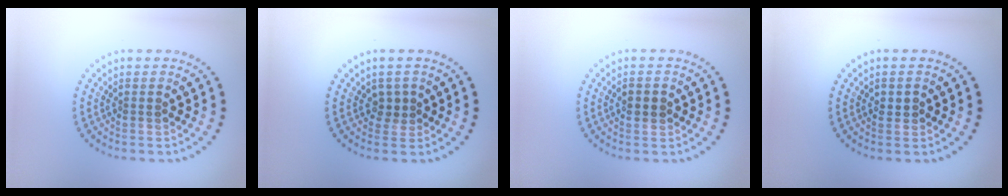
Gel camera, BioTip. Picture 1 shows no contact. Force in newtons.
{"total": 1.3, "press": 1.1, "slide": 0.7}
{"total": 2.0, "press": 2.0, "slide": 0.1}
{"total": 0.9, "press": 0.9, "slide": 0.1}